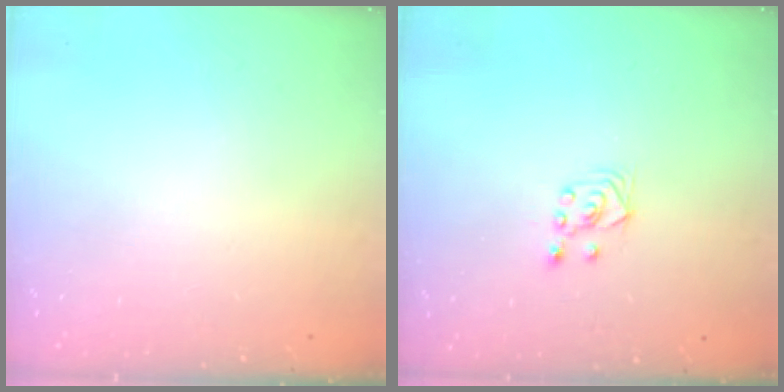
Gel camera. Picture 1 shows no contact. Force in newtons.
{"total": 2.8, "press": 2.6, "slide": 1.1}